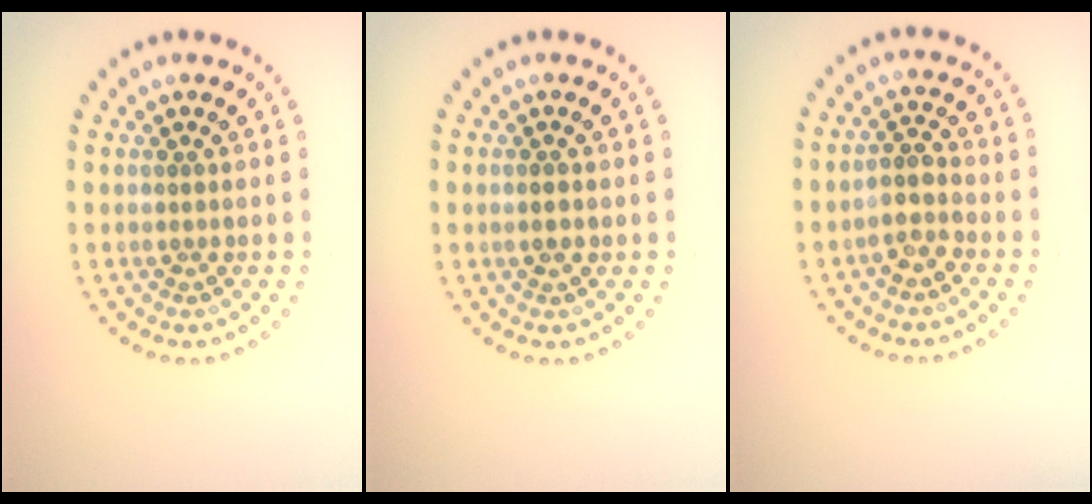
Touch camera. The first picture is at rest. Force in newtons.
{"total": 1.5, "press": 1.5, "slide": 0.1}
{"total": 2.2, "press": 2.0, "slide": 0.9}